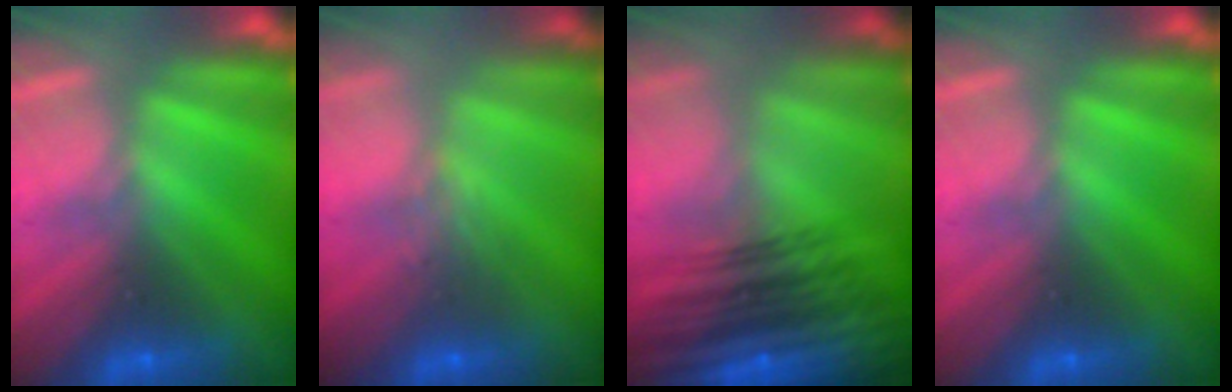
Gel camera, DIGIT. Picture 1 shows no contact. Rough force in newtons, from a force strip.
{"total": 2.9}
{"total": 7.7}
{"total": 0.0}